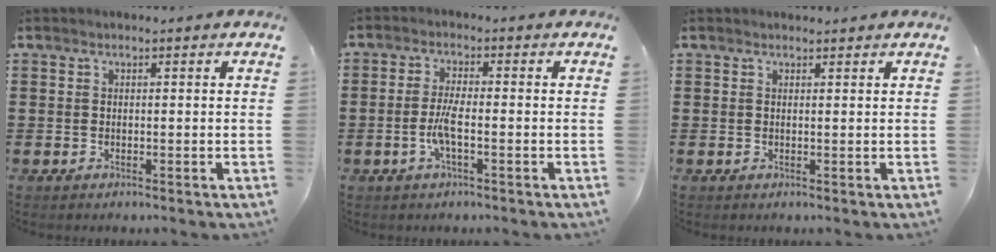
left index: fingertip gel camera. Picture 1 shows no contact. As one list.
[{"total": 4.0, "force": [-1.4, 0.8, 3.7], "torque": [-0.087, -0.004, -0.032]}, {"total": 0.8, "force": [0.8, 0.0, 0.2], "torque": [-0.007, -0.001, 0.016]}]